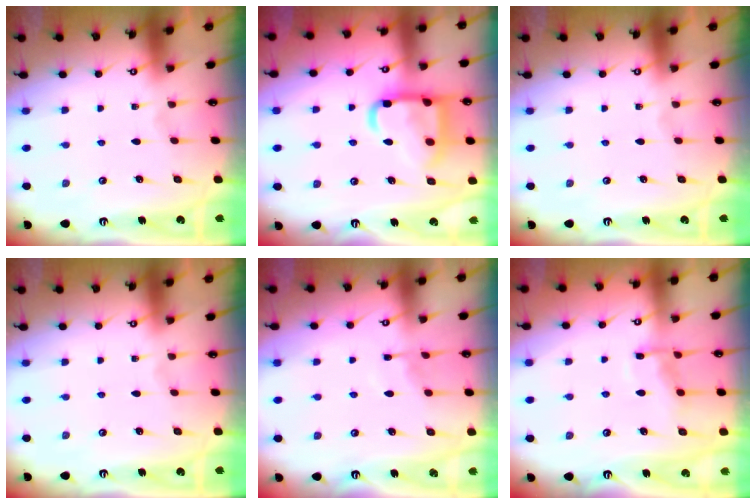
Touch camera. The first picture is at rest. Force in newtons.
{"total": 16.8, "press": 16.8, "slide": 1.6}
{"total": 0.0}
{"total": 0.0}
{"total": 4.7, "press": 4.6, "slide": 0.6}
{"total": 9.1, "press": 9.0, "slide": 0.9}